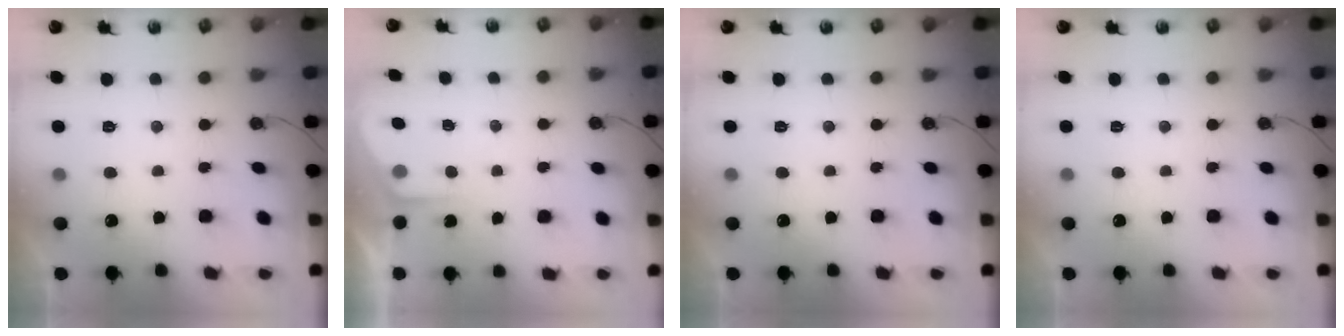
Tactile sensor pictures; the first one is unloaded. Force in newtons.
{"total": 2.2, "press": 2.2, "slide": 0.4}
{"total": 0.0}
{"total": 0.0}